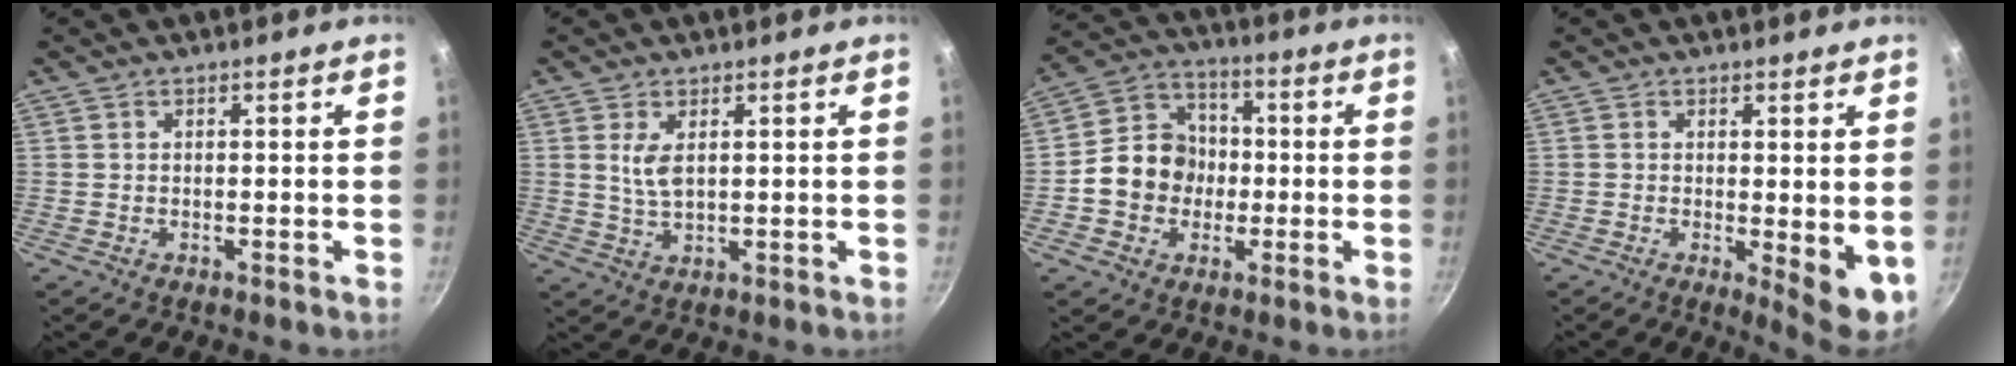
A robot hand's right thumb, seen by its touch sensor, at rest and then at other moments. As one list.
[{"total": 4.3, "force": [1.3, 2.1, 3.5], "torque": [-0.065, -0.014, 0.028]}, {"total": 11.7, "force": [-1.5, 10.2, 5.5], "torque": [-0.057, 0.028, -0.043]}, {"total": 6.5, "force": [-0.1, 2.1, 6.2], "torque": [-0.079, -0.012, 0.004]}]